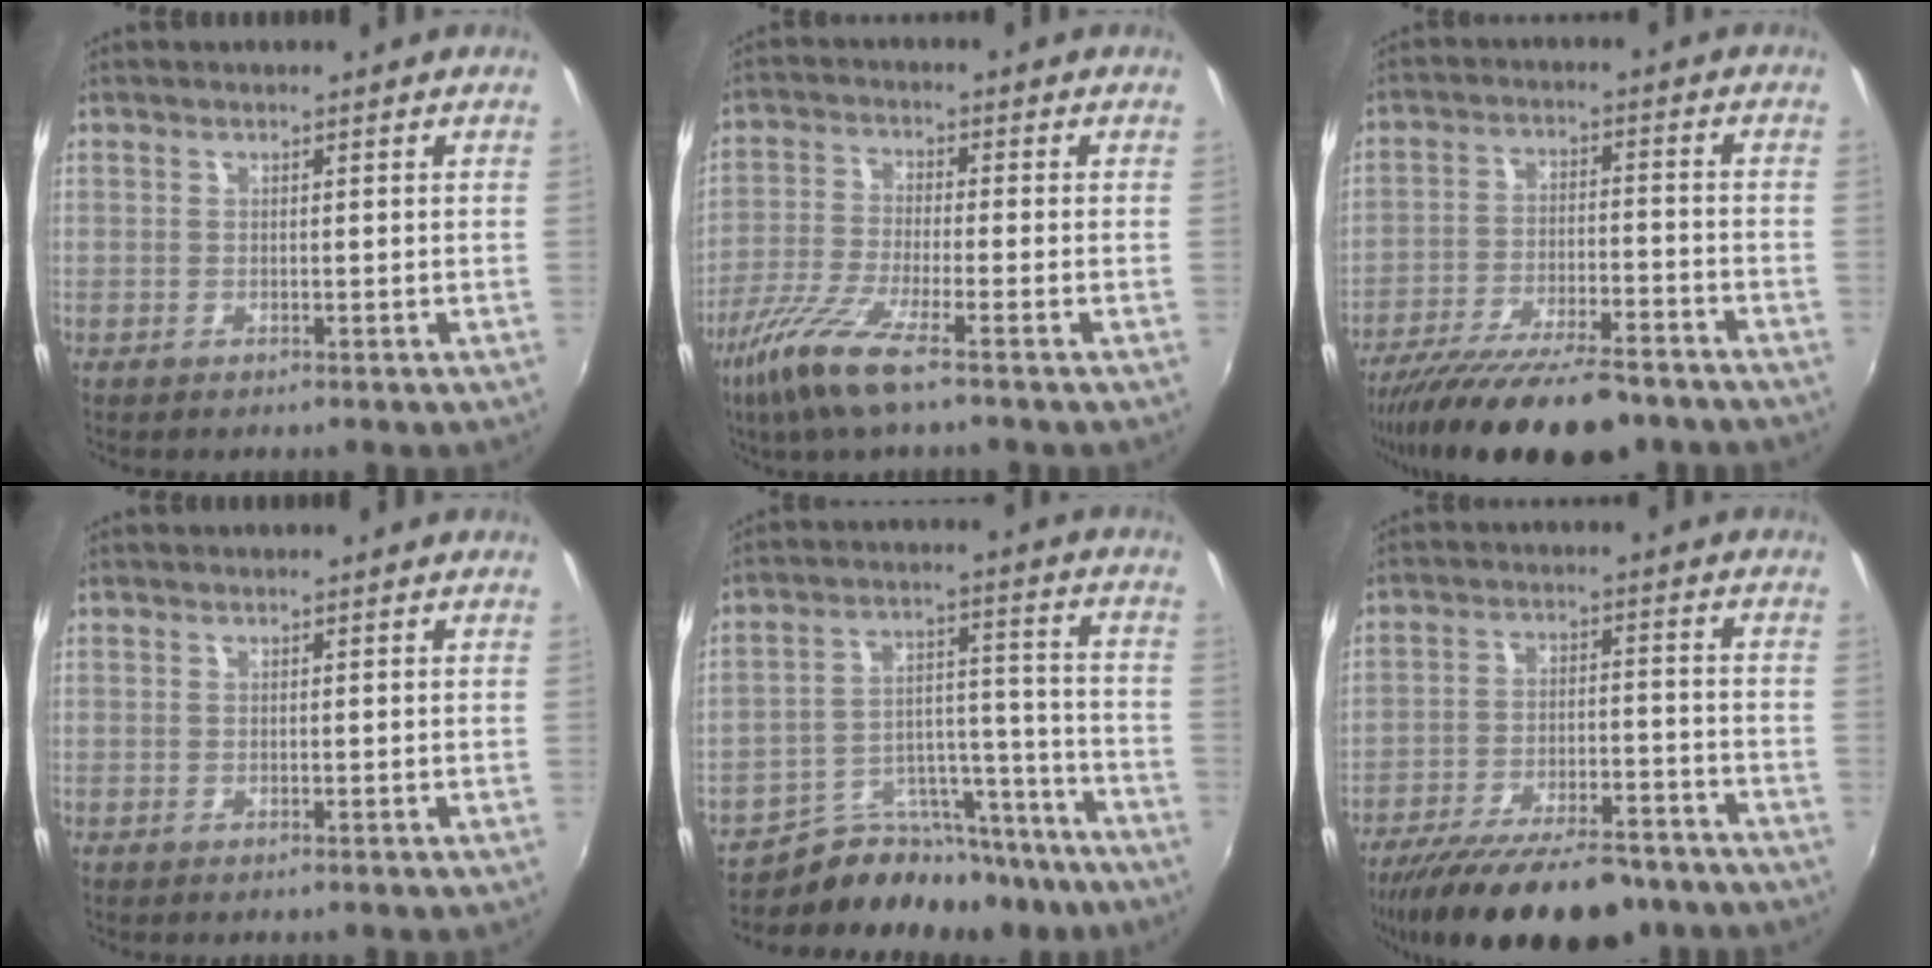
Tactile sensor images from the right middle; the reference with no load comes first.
{"total": 9.6, "force": [-6.2, 0.7, 7.3], "torque": [-0.166, -0.020, -0.126]}
{"total": 17.9, "force": [-14.6, 3.9, 9.6], "torque": [-0.188, -0.040, -0.232]}
{"total": 0.0}
{"total": 15.3, "force": [-13.9, 5.4, 3.5], "torque": [-0.049, 0.045, -0.202]}
{"total": 20.6, "force": [-16.7, 5.8, 10.4], "torque": [-0.196, -0.033, -0.247]}